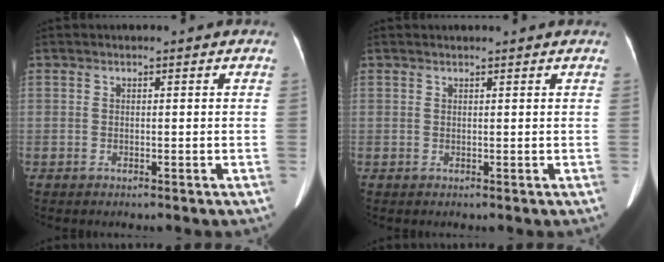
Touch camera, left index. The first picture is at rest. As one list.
[{"total": 2.6, "force": [2.5, 0.1, 0.8], "torque": [-0.011, 0.020, 0.030]}]